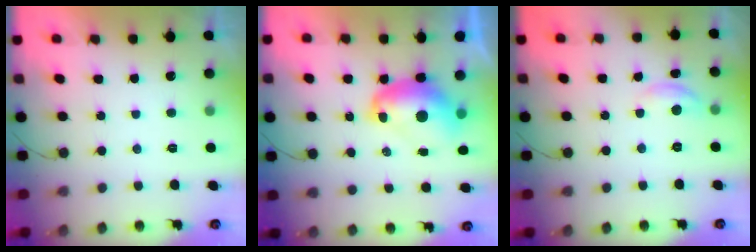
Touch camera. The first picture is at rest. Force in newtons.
{"total": 10.1, "press": 10.0, "slide": 1.1}
{"total": 5.0, "press": 4.9, "slide": 0.2}